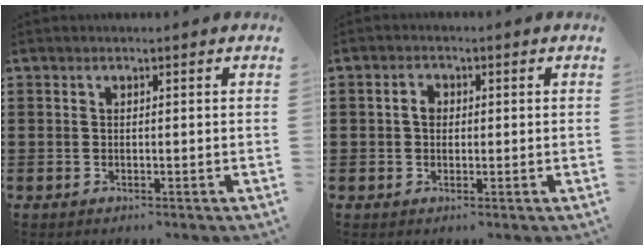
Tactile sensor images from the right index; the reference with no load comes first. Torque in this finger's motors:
{"motor_torque": [0.25, -0.21, 0.14, 0.05]}